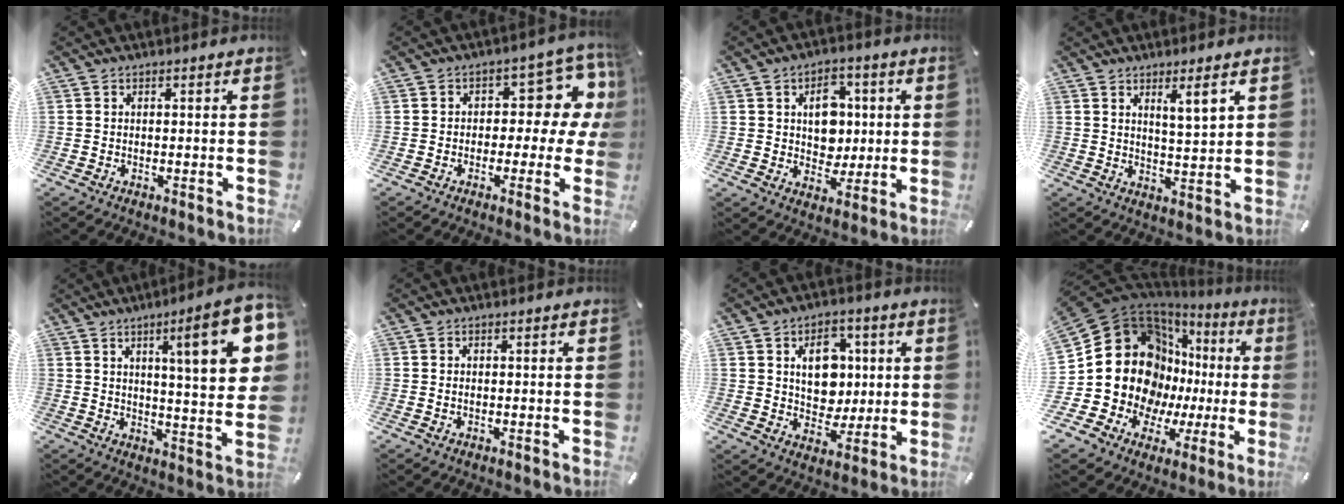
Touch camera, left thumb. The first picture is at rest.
{"total": 9.8, "force": [2.8, 6.1, 7.2], "torque": [-0.082, -0.026, 0.045]}
{"total": 9.4, "force": [1.7, 7.8, 5.0], "torque": [-0.052, -0.003, 0.025]}
{"total": 5.9, "force": [3.6, 0.7, 4.6], "torque": [-0.081, -0.018, 0.056]}
{"total": 18.8, "force": [7.2, 4.2, 16.8], "torque": [-0.246, -0.029, 0.099]}
{"total": 0.9, "force": [-0.1, 0.5, 0.8], "torque": [-0.016, 0.002, -0.003]}
{"total": 11.3, "force": [2.3, 9.1, 6.3], "torque": [-0.081, 0.000, 0.040]}
{"total": 23.3, "force": [3.3, 18.5, 13.9], "torque": [-0.256, -0.046, 0.086]}